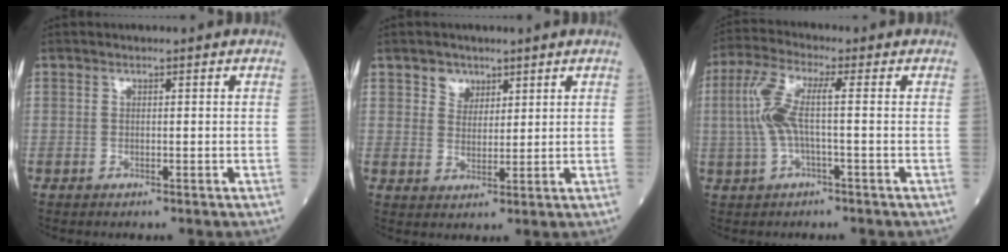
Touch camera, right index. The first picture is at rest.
{"total": 3.3, "force": [2.1, 2.4, 0.7], "torque": [-0.010, 0.001, 0.037]}
{"total": 7.0, "force": [0.0, 1.3, 6.8], "torque": [-0.164, 0.020, -0.004]}